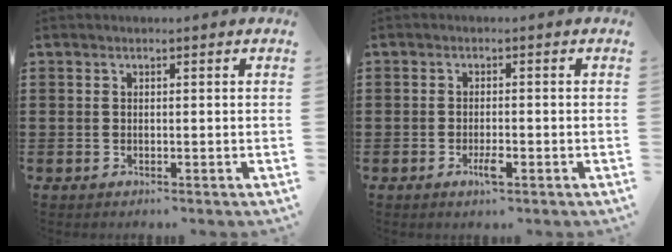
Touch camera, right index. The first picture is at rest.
{"total": 2.8, "force": [-1.2, 0.7, 2.4], "torque": [-0.056, -0.005, -0.026]}